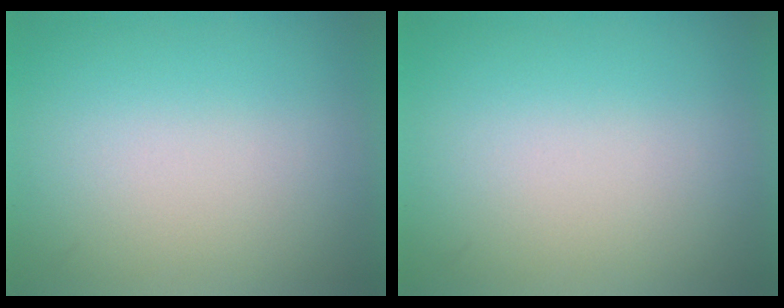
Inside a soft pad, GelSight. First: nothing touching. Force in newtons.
{"total": 1.0}